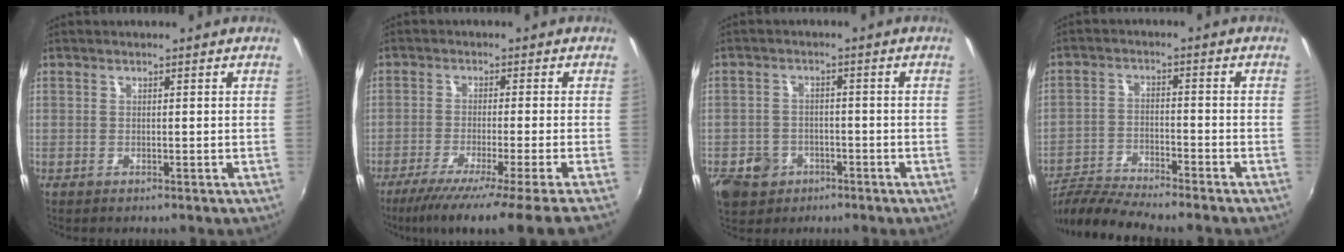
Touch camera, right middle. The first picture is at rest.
{"total": 13.6, "force": [-11.1, -2.6, 7.5], "torque": [-0.134, -0.051, -0.168]}
{"total": 8.0, "force": [-4.2, 6.3, 2.8], "torque": [-0.085, 0.007, -0.061]}
{"total": 10.0, "force": [-9.2, 0.0, 4.0], "torque": [-0.098, -0.012, -0.171]}